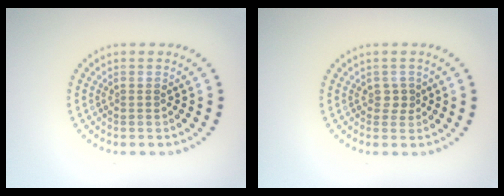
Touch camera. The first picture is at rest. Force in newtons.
{"total": 1.0, "press": 0.9, "slide": 0.6}